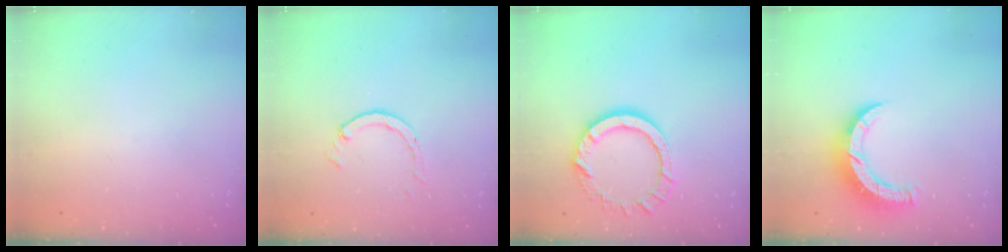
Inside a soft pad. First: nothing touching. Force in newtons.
{"total": 2.6, "press": 2.5, "slide": 0.3}
{"total": 10.5, "press": 10.4, "slide": 1.0}
{"total": 9.4, "press": 9.4, "slide": 0.7}